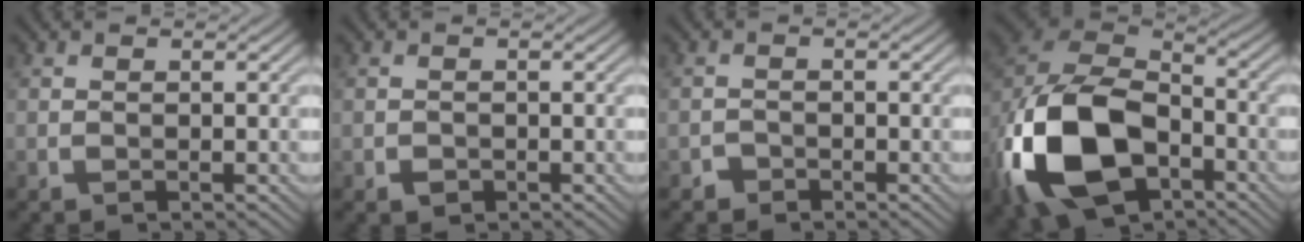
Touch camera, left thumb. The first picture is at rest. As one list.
[{"total": 0.8, "force": [-0.5, 0.6, 0.1], "torque": [-0.002, -0.003, -0.010]}, {"total": 1.1, "force": [-1.0, 0.5, -0.1], "torque": [0.004, 0.003, -0.021]}, {"total": 17.6, "force": [-6.2, 11.6, 11.8], "torque": [-0.288, -0.038, -0.117]}]